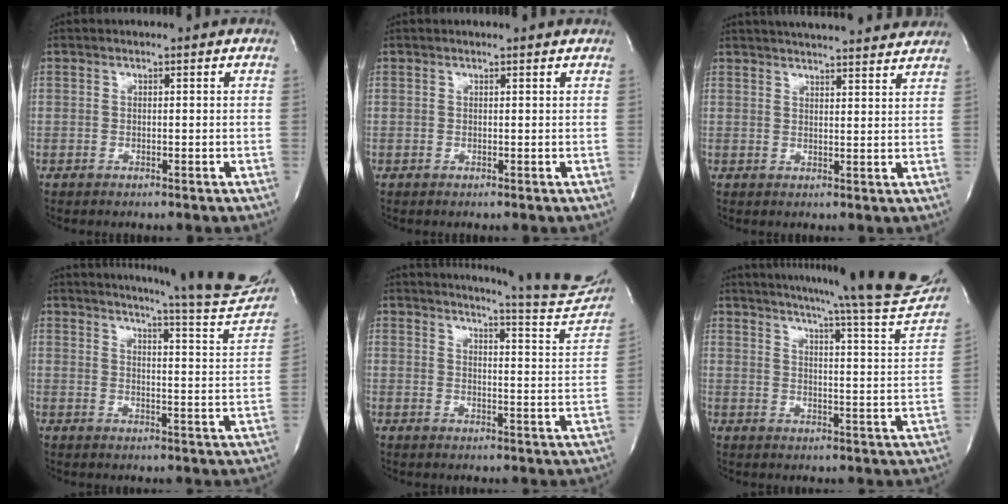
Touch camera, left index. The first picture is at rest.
{"total": 1.5, "force": [1.4, -0.2, 0.2], "torque": [-0.013, -0.001, 0.013]}
{"total": 17.3, "force": [16.1, 1.8, 6.2], "torque": [-0.093, 0.020, 0.208]}
{"total": 18.8, "force": [17.6, -0.2, 6.5], "torque": [-0.095, -0.091, 0.204]}
{"total": 15.4, "force": [14.9, -0.2, 3.9], "torque": [-0.057, -0.089, 0.167]}
{"total": 25.0, "force": [22.6, -0.1, 10.6], "torque": [-0.163, -0.085, 0.273]}